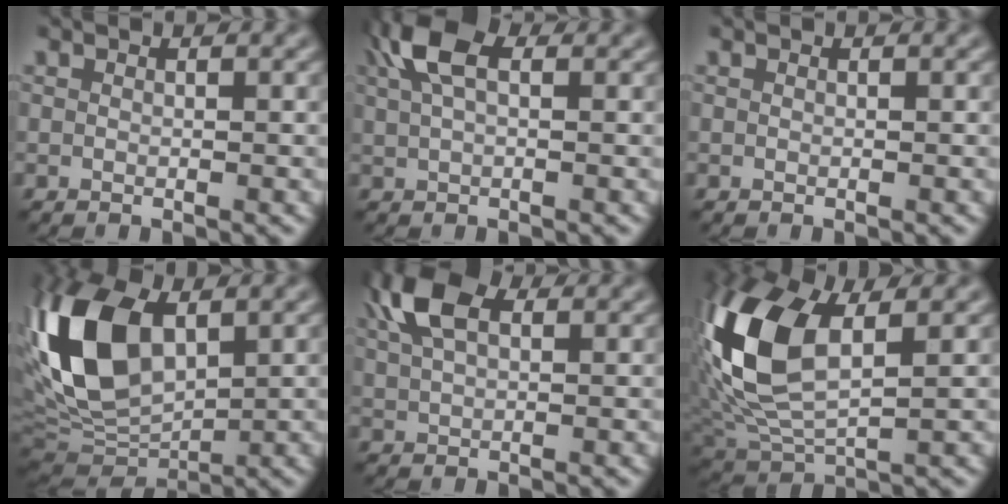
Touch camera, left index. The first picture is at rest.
{"total": 5.1, "force": [2.3, 2.3, 3.9], "torque": [-0.088, 0.017, 0.035]}
{"total": 0.0}
{"total": 12.8, "force": [2.8, 7.3, 10.2], "torque": [-0.240, 0.022, 0.044]}
{"total": 6.3, "force": [2.9, 3.2, 4.5], "torque": [-0.113, 0.021, 0.050]}
{"total": 12.0, "force": [2.1, 6.2, 10.0], "torque": [-0.243, 0.013, 0.035]}